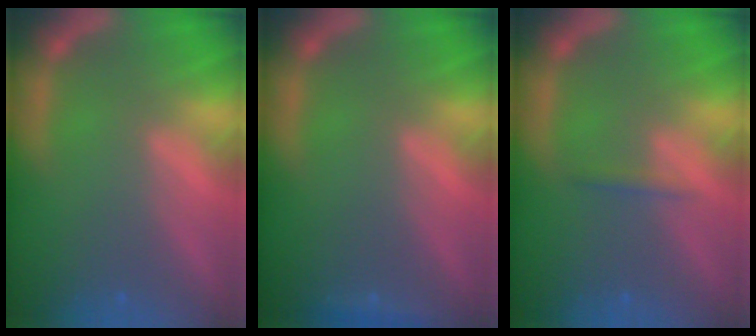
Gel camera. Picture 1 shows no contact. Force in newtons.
{"total": 0.9}
{"total": 0.9}